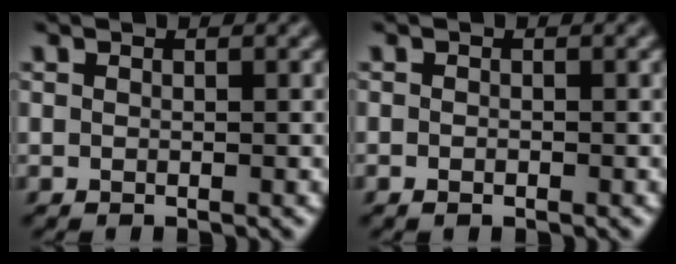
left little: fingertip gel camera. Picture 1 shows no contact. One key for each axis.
{"total": 0.6, "fx": -0.4, "fy": 0.3, "fz": 0.3, "tx": -0.004, "ty": -0.001, "tz": -0.009}